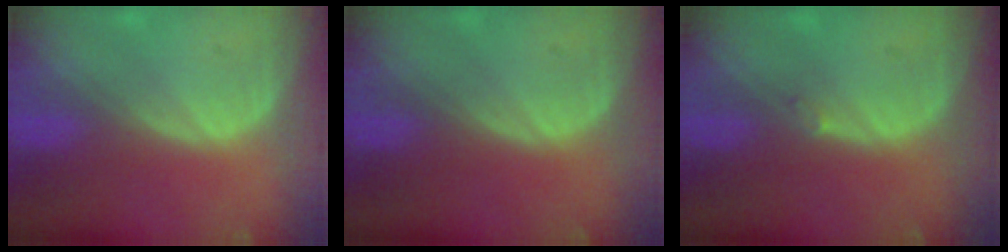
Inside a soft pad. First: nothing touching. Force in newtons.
{"total": 0.0}
{"total": 0.5, "press": 0.5, "slide": 0.1}